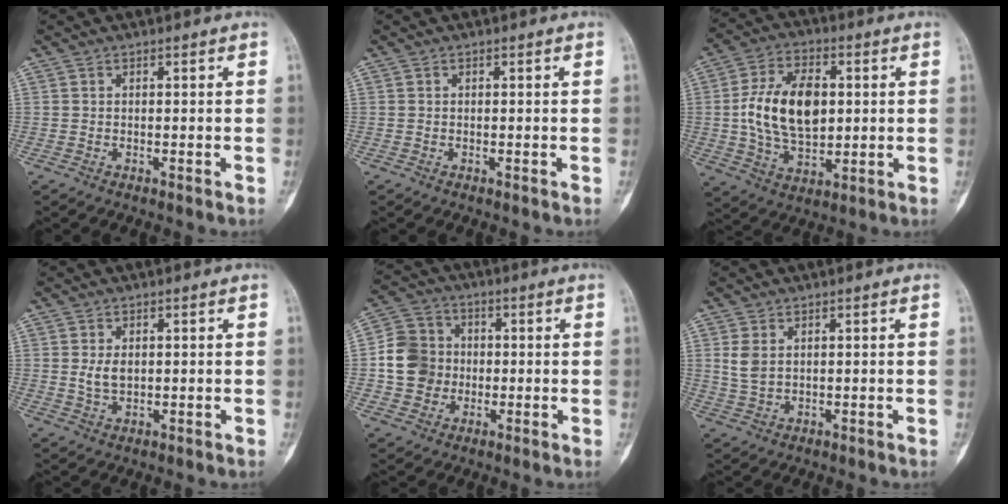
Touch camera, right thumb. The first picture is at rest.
{"total": 0.0}
{"total": 15.3, "force": [1.4, 9.3, 12.1], "torque": [-0.203, 0.002, 0.026]}
{"total": 3.3, "force": [0.4, 2.2, 2.5], "torque": [-0.043, -0.006, 0.012]}
{"total": 10.1, "force": [-0.6, 9.2, 4.0], "torque": [-0.050, 0.019, -0.019]}
{"total": 3.7, "force": [1.2, 2.4, 2.6], "torque": [-0.054, -0.002, 0.032]}